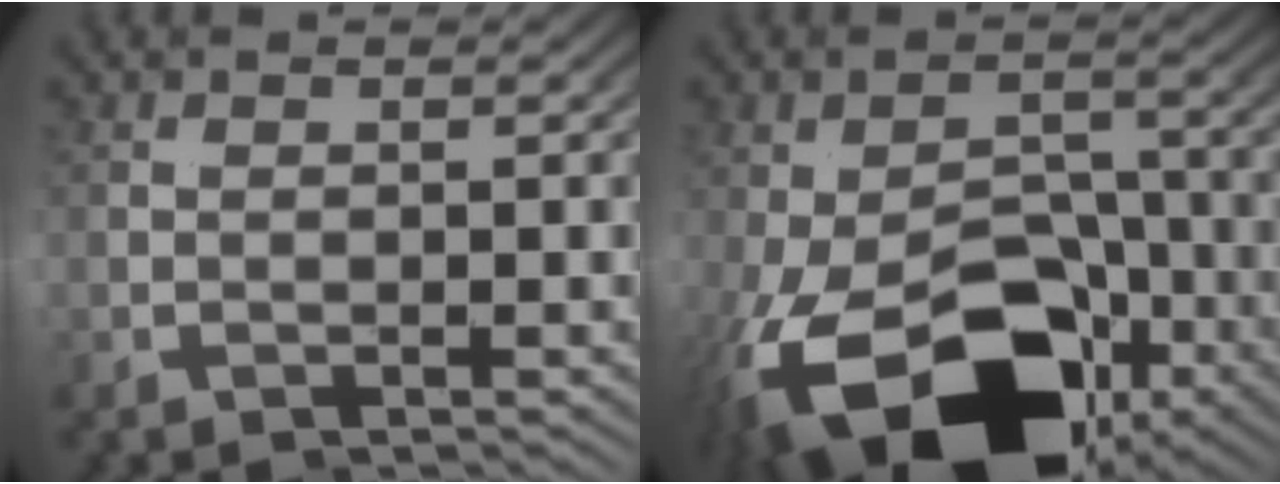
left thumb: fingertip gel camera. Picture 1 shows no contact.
{"total": 16.0, "force": [-5.8, 8.3, 12.4], "torque": [-0.213, -0.053, -0.064]}